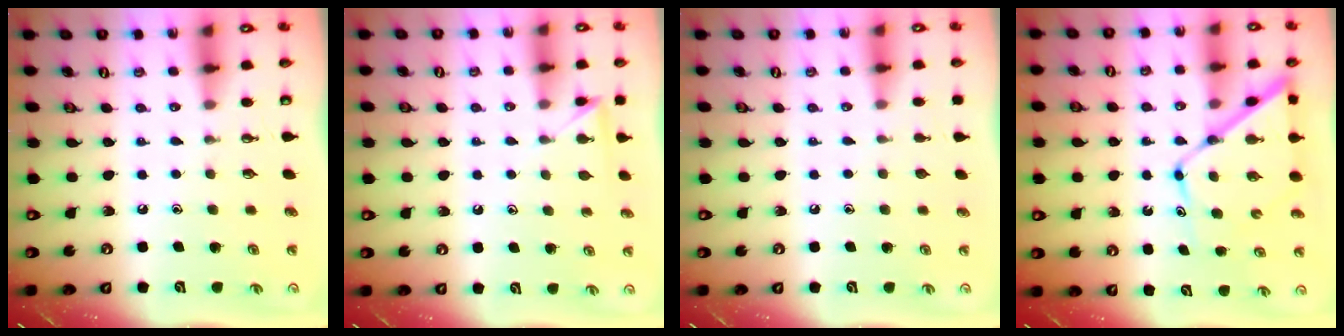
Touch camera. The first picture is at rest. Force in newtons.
{"total": 3.9, "press": 3.9, "slide": 0.3}
{"total": 0.5, "press": 0.5, "slide": 0.1}
{"total": 10.7, "press": 10.7, "slide": 1.1}